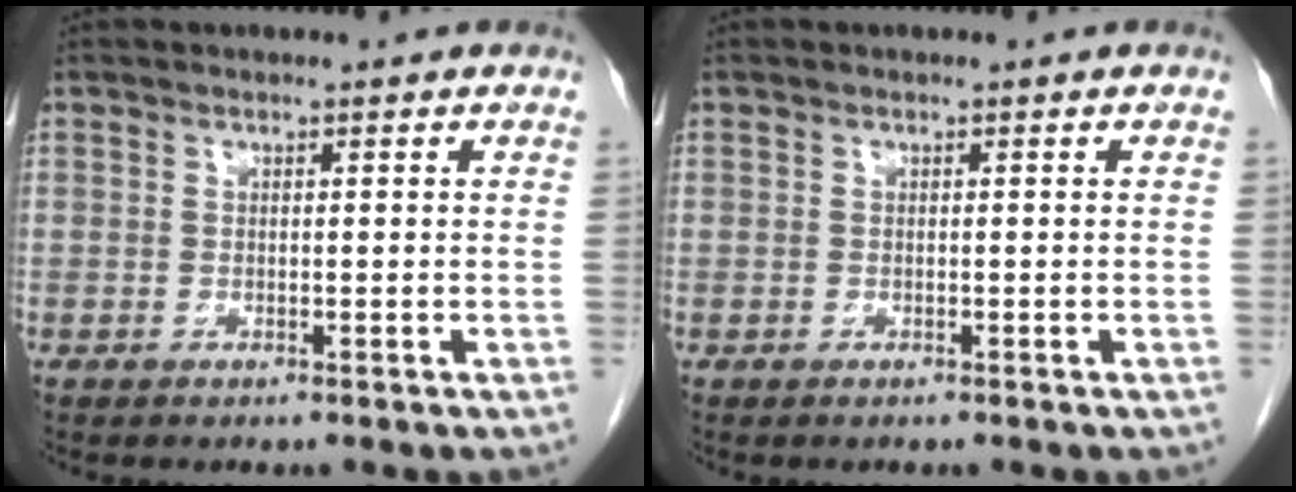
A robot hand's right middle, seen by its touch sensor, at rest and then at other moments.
{"total": 0.0}